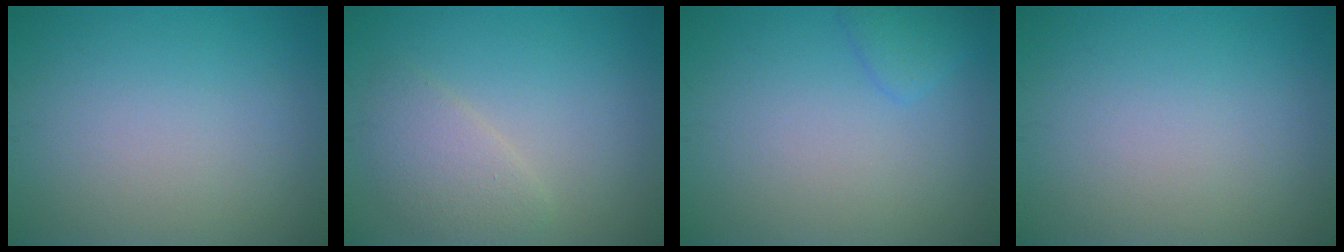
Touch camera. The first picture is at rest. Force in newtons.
{"total": 2.7, "press": 2.7, "slide": 0.2}
{"total": 1.5, "press": 1.5, "slide": 0.1}
{"total": 0.0}